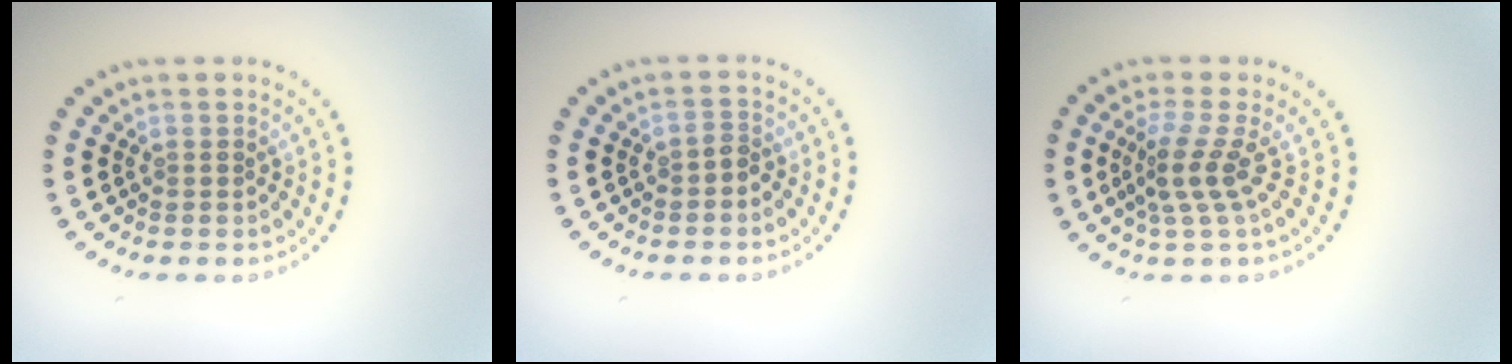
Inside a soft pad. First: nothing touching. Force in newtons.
{"total": 1.0, "press": 0.8, "slide": 0.6}
{"total": 2.9, "press": 2.0, "slide": 2.1}